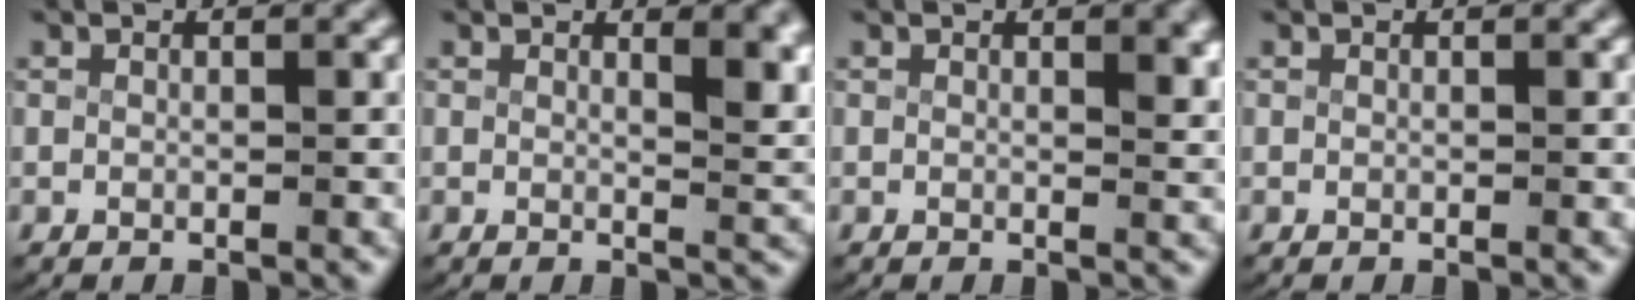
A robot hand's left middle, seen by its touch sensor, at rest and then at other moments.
{"total": 3.1, "force": [1.7, 0.8, 2.5], "torque": [-0.023, -0.016, 0.029]}
{"total": 1.2, "force": [0.7, 0.2, 0.9], "torque": [-0.005, -0.007, 0.011]}
{"total": 0.0}